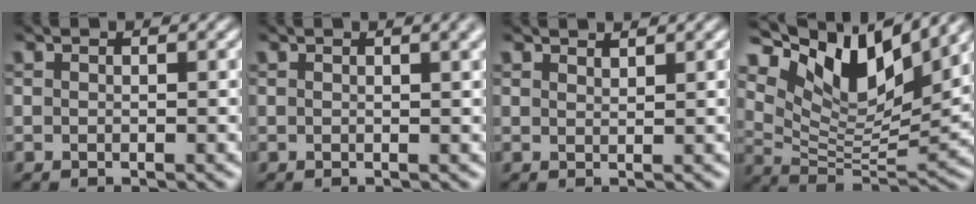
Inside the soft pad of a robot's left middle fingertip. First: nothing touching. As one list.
[{"total": 2.6, "force": [1.3, 0.9, 2.0], "torque": [-0.013, 0.003, 0.011]}, {"total": 1.2, "force": [1.2, 0.0, 0.2], "torque": [-0.002, 0.000, 0.019]}, {"total": 11.8, "force": [7.6, 4.4, 7.9], "torque": [-0.147, 0.005, 0.140]}]